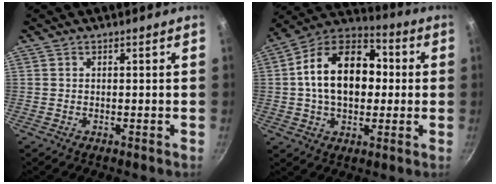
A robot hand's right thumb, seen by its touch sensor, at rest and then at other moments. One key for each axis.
{"total": 19.0, "fx": 1.3, "fy": 12.8, "fz": 14.0, "tx": -0.198, "ty": 0.032, "tz": 0.004}